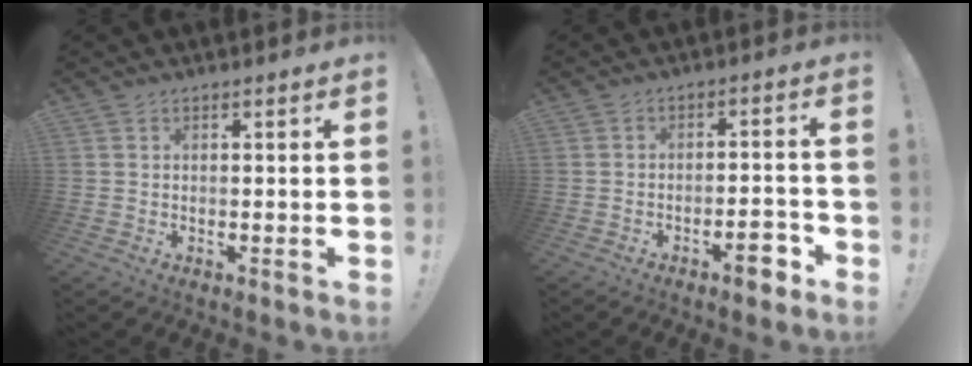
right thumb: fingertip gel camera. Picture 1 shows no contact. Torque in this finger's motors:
{"motor_torque": [1.59, 0.49, 0.56, -0.78, -0.01]}